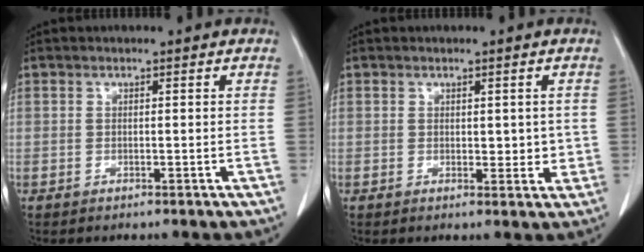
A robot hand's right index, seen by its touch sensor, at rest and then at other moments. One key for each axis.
{"total": 2.9, "fx": 0.4, "fy": 1.8, "fz": 2.3, "tx": -0.021, "ty": -0.006, "tz": 0.008}